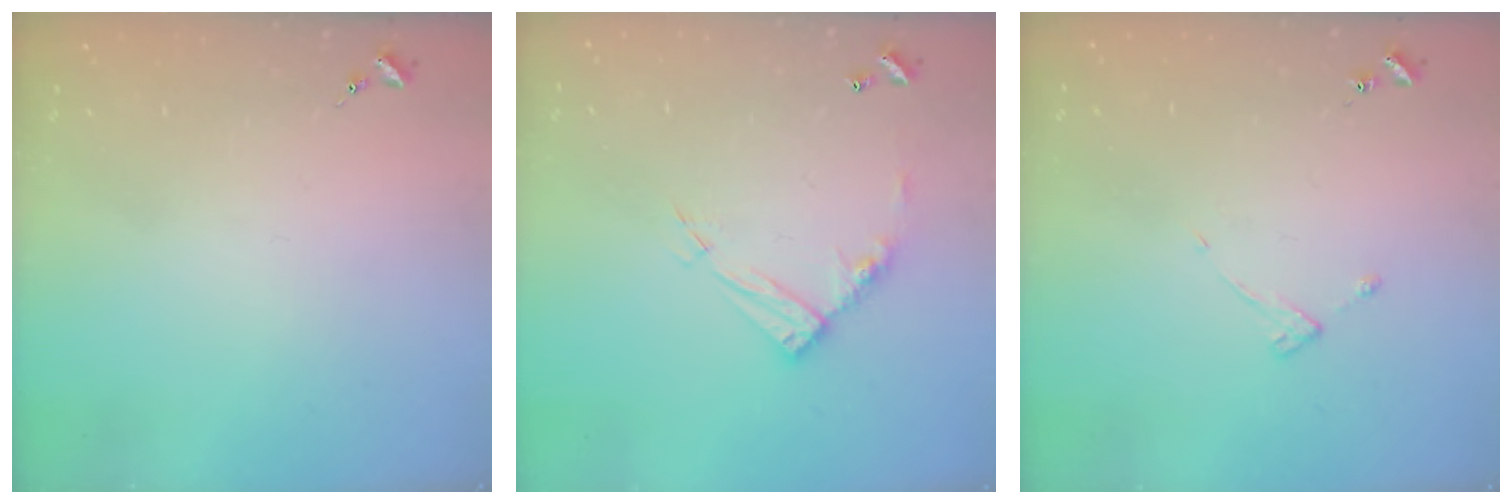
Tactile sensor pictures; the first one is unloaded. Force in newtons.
{"total": 12.2, "press": 12.1, "slide": 0.9}
{"total": 3.6, "press": 3.6, "slide": 0.5}